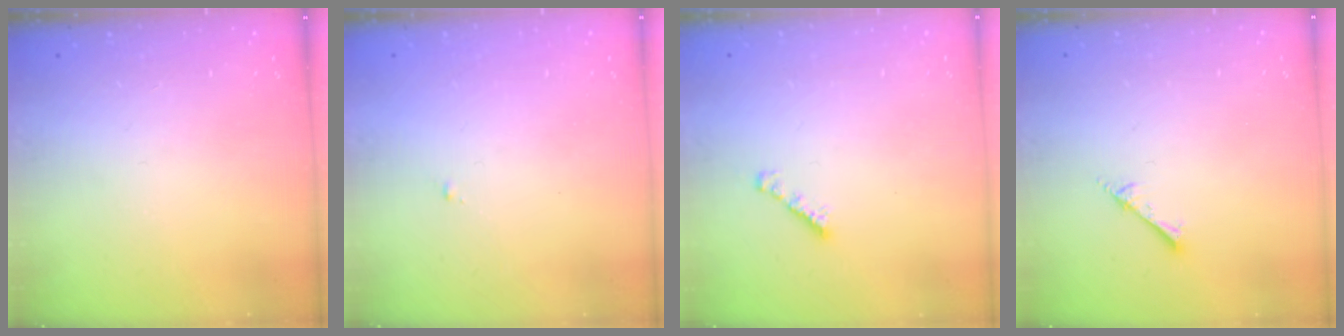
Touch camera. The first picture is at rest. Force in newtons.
{"total": 0.6, "press": 0.6, "slide": 0.2}
{"total": 1.9, "press": 1.9, "slide": 0.5}
{"total": 2.4, "press": 2.4, "slide": 0.2}